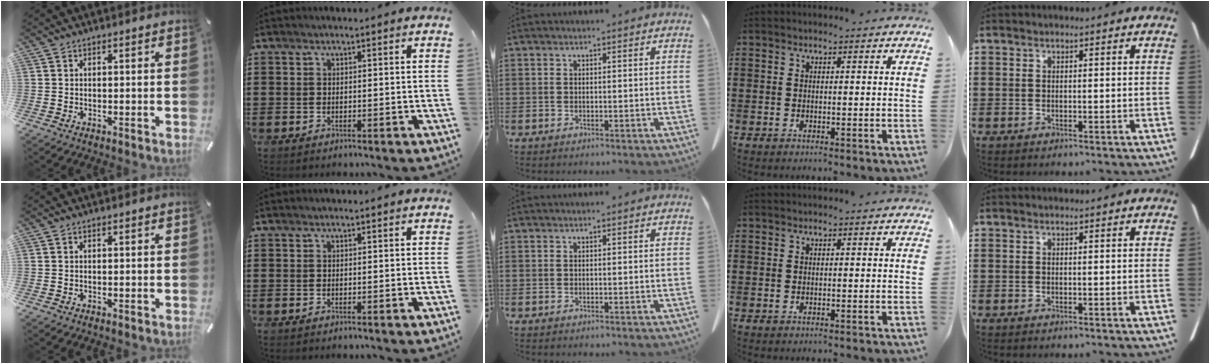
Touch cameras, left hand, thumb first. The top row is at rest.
{}